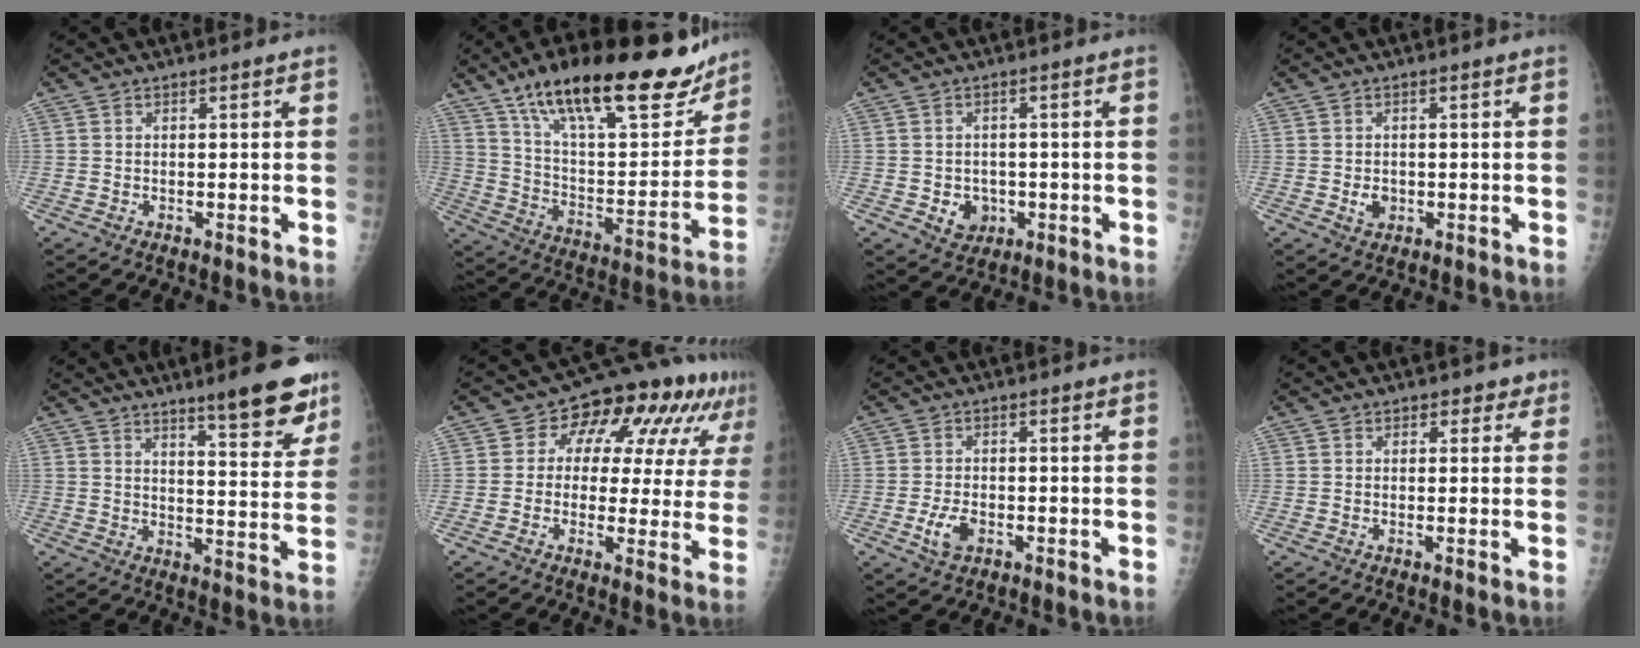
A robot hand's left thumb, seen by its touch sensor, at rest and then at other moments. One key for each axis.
{"total": 30.6, "fx": 20.9, "fy": 10.4, "fz": 19.7, "tx": -0.269, "ty": -0.054, "tz": 0.330}
{"total": 4.5, "fx": -1.1, "fy": 3.9, "fz": 2.0, "tx": -0.009, "ty": 0.005, "tz": -0.006}
{"total": 2.4, "fx": -0.4, "fy": 2.0, "fz": 1.3, "tx": -0.012, "ty": 0.001, "tz": -0.001}
{"total": 13.1, "fx": 9.1, "fy": 2.4, "fz": 9.2, "tx": -0.092, "ty": -0.056, "tz": 0.128}
{"total": 16.5, "fx": 6.4, "fy": 9.6, "fz": 11.7, "tx": -0.104, "ty": 0.019, "tz": 0.076}
{"total": 4.2, "fx": -1.6, "fy": 2.5, "fz": 3.0, "tx": -0.060, "ty": 0.004, "tz": -0.026}
{"total": 2.5, "fx": 1.2, "fy": 1.9, "fz": 1.0, "tx": 0.017, "ty": -0.001, "tz": 0.009}